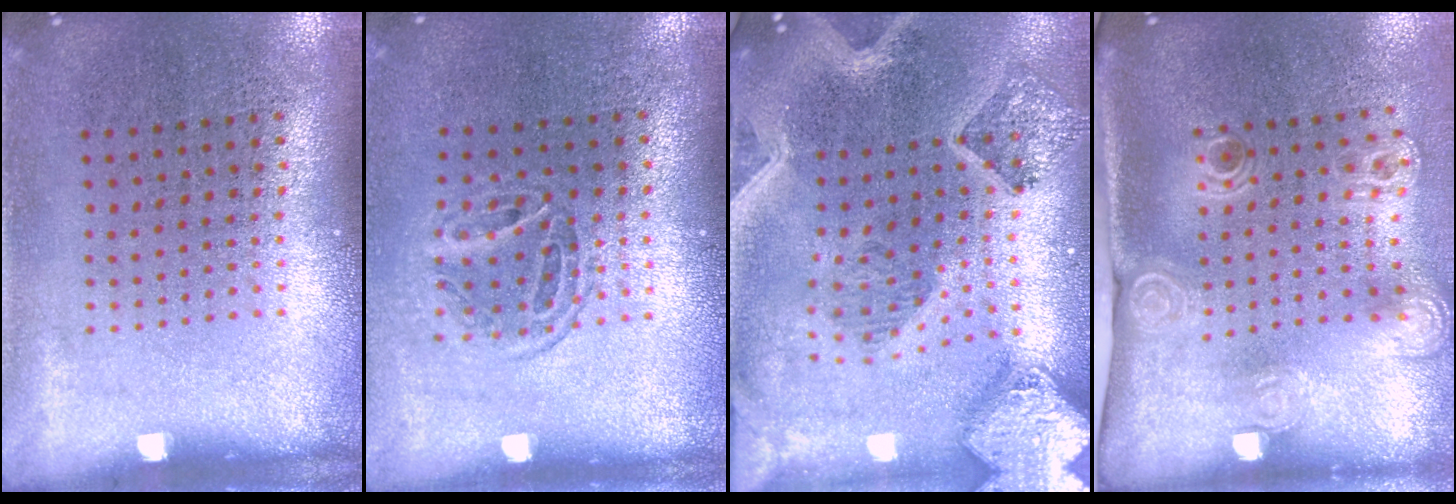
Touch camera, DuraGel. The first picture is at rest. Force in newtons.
{"total": 1.1, "press": 1.0, "slide": 0.5}
{"total": 2.9, "press": 2.6, "slide": 1.3}
{"total": 2.2, "press": 1.5, "slide": 1.6}